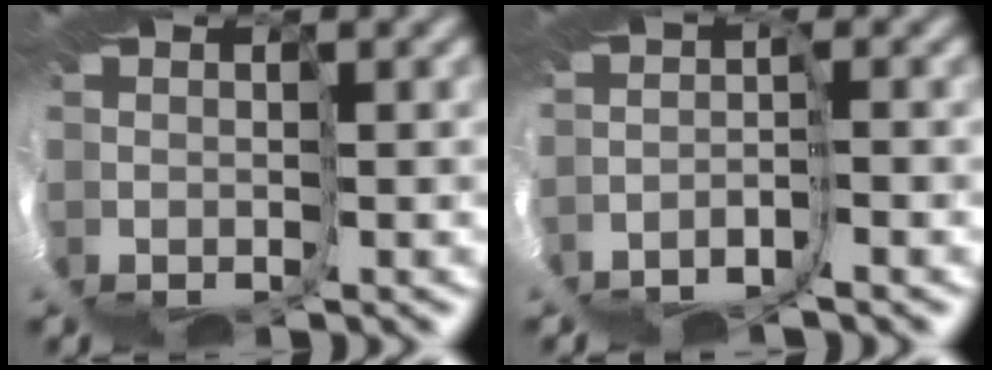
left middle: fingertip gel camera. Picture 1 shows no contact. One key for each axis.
{"total": 4.0, "fx": -1.6, "fy": -3.7, "fz": 0.1, "tx": -0.006, "ty": -0.020, "tz": -0.006}